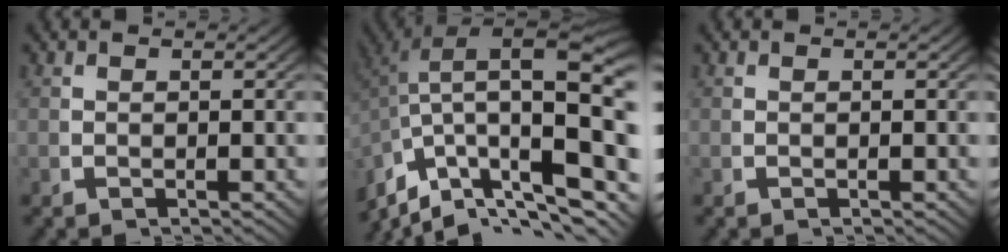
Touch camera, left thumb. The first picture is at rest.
{"total": 18.7, "force": [-0.1, 11.7, 14.6], "torque": [-0.268, -0.046, 0.017]}
{"total": 0.0}